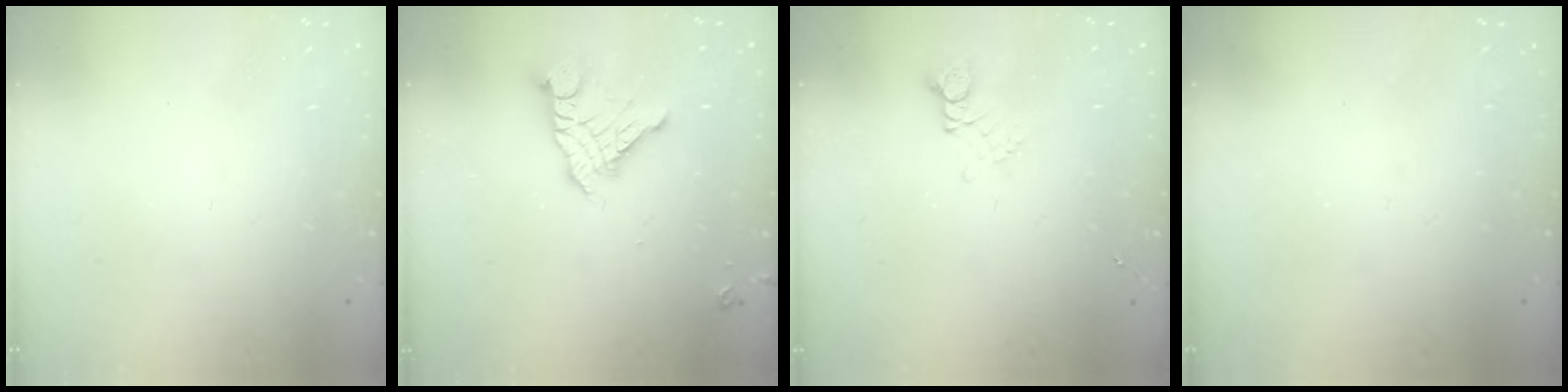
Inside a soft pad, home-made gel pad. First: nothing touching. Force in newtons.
{"total": 12.2, "press": 12.2, "slide": 1.2}
{"total": 3.2, "press": 3.2, "slide": 0.4}
{"total": 0.0}